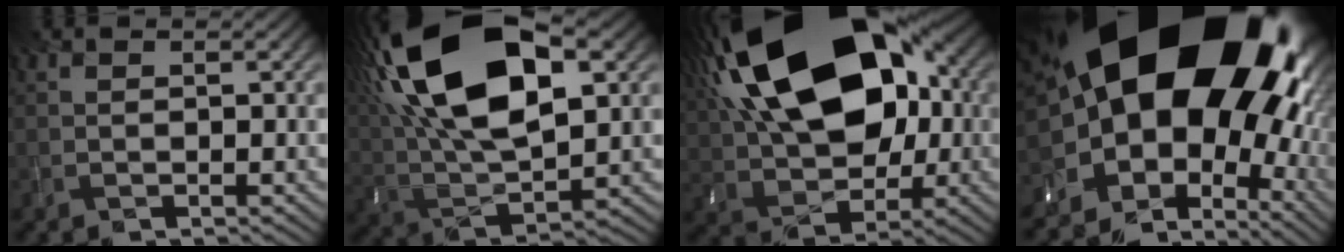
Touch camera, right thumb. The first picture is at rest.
{"total": 21.4, "force": [8.5, 10.4, 16.6], "torque": [-0.334, 0.049, 0.131]}
{"total": 22.1, "force": [7.2, 13.4, 16.0], "torque": [-0.316, 0.059, 0.116]}
{"total": 21.4, "force": [2.7, 15.3, 14.7], "torque": [-0.210, -0.060, 0.052]}